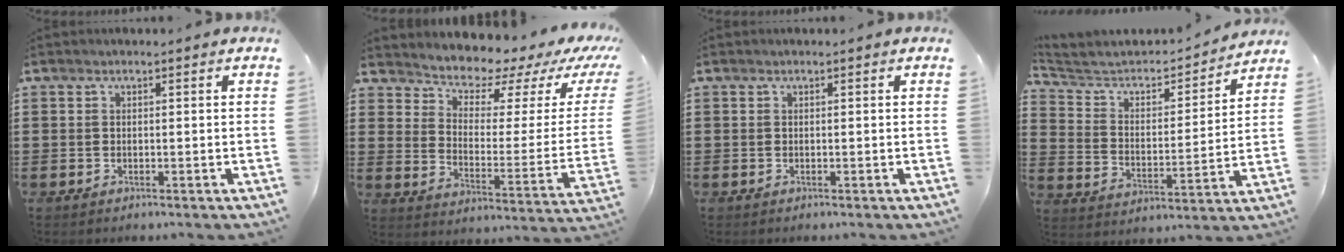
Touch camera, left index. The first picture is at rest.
{"total": 5.5, "force": [5.2, 1.8, 0.7], "torque": [-0.034, -0.052, 0.083]}
{"total": 0.0}
{"total": 4.7, "force": [3.9, 2.0, 1.6], "torque": [-0.060, -0.028, 0.058]}